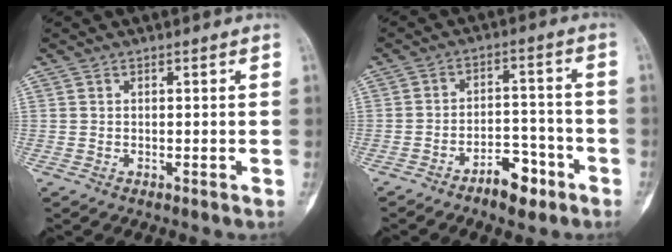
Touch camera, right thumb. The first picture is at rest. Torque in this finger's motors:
{"motor_torque": [-0.30, 0.38, 0.48, -0.28, 0.01]}